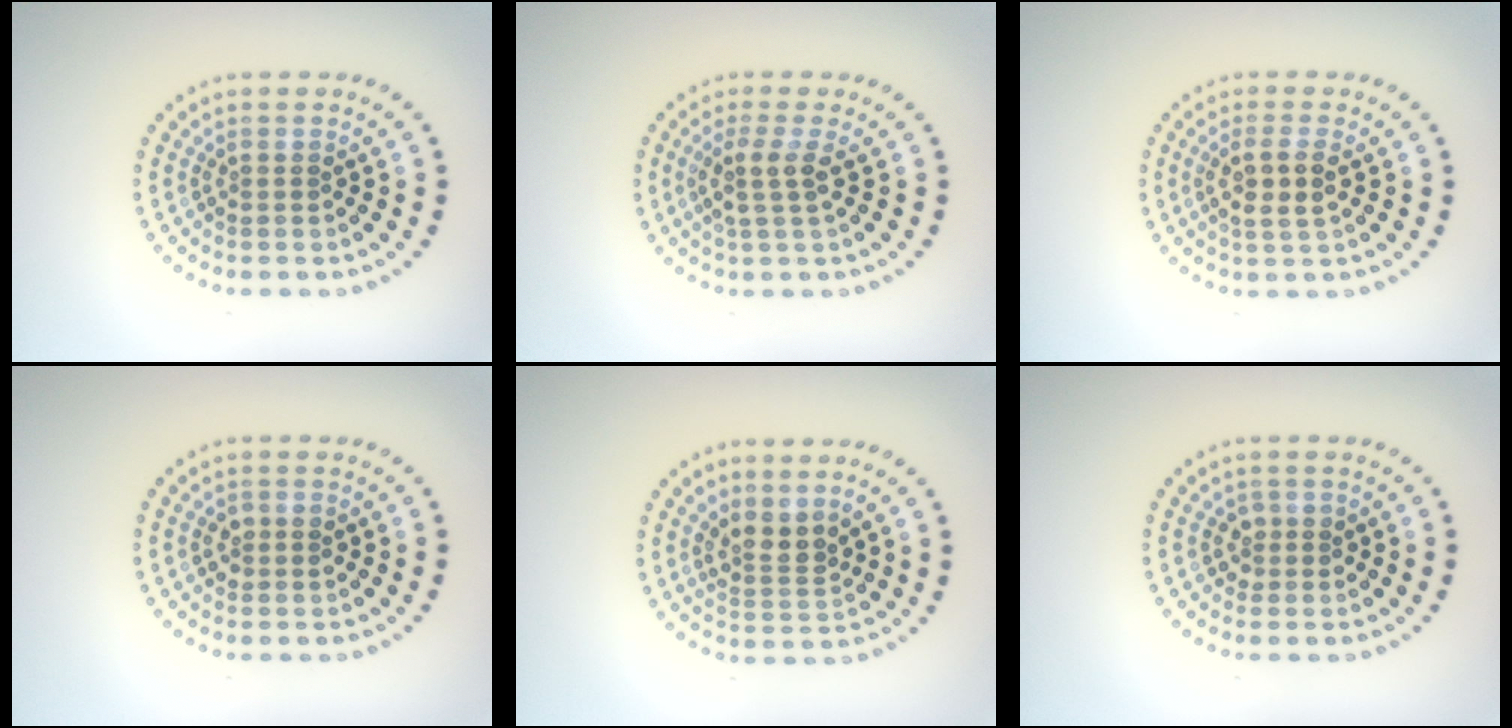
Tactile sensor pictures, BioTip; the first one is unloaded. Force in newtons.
{"total": 2.6, "press": 2.0, "slide": 1.6}
{"total": 2.7, "press": 2.5, "slide": 1.1}
{"total": 1.3, "press": 1.3, "slide": 0.1}
{"total": 2.6, "press": 2.0, "slide": 1.6}
{"total": 1.2, "press": 1.1, "slide": 0.6}